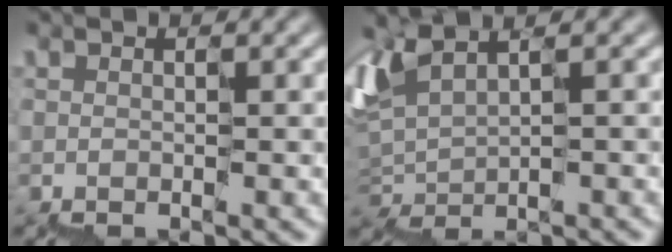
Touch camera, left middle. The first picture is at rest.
{"total": 3.0, "force": [1.5, 1.3, 2.2], "torque": [-0.058, 0.000, 0.028]}